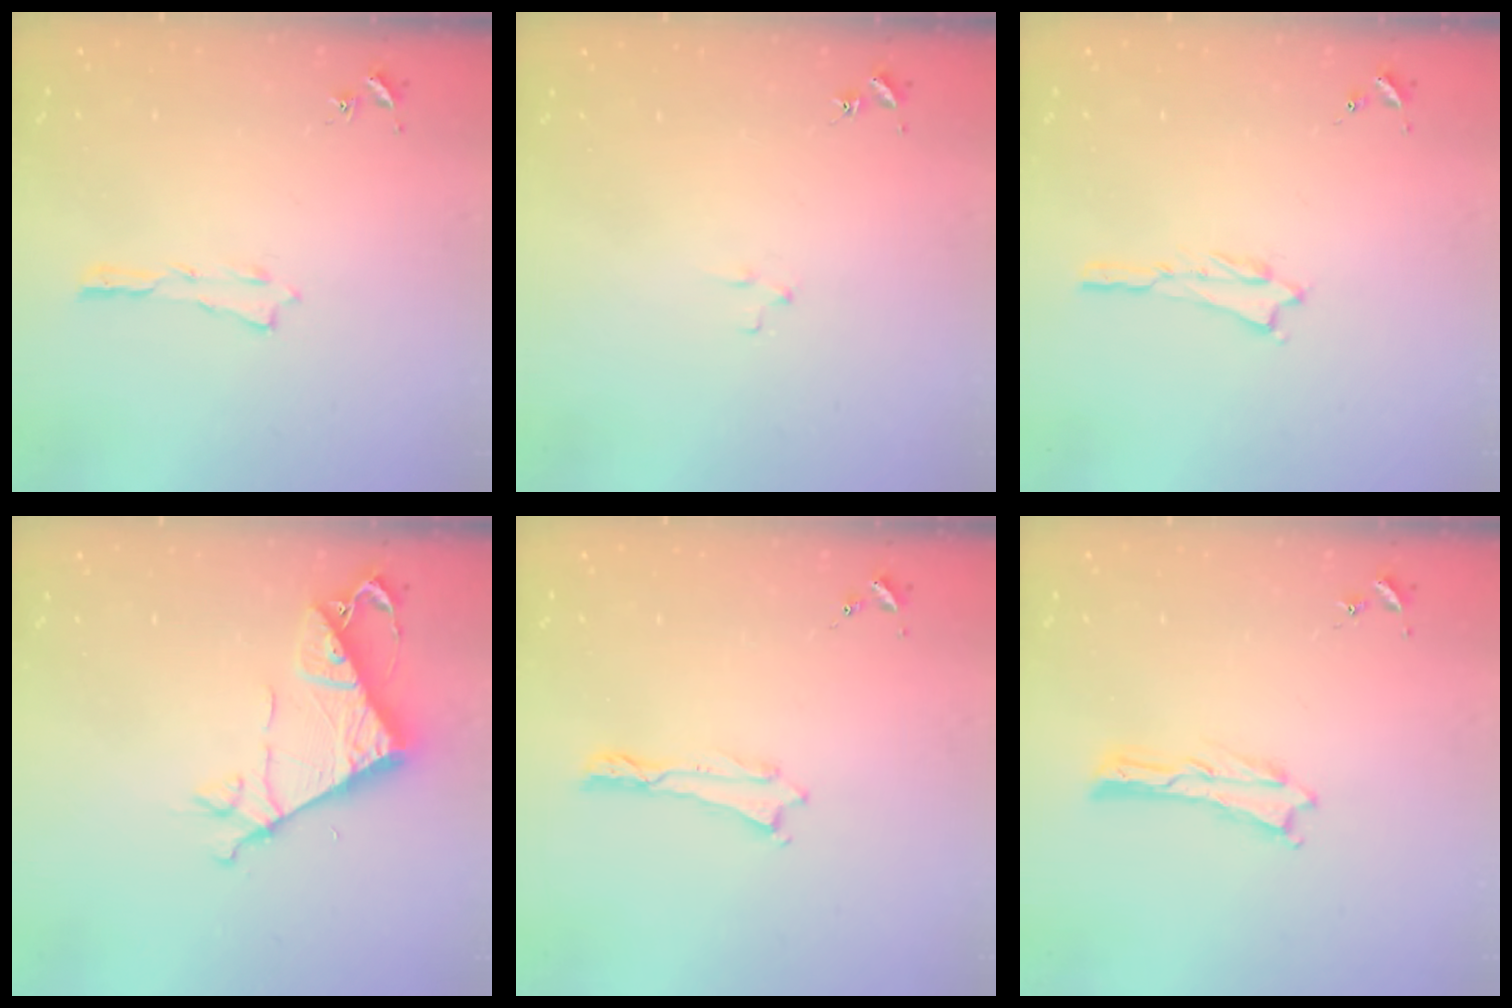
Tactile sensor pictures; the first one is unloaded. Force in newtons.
{"total": 1.8, "press": 1.8, "slide": 0.1}
{"total": 0.7, "press": 0.7, "slide": 0.1}
{"total": 7.5, "press": 7.5, "slide": 0.2}
{"total": 0.0}
{"total": 0.0}